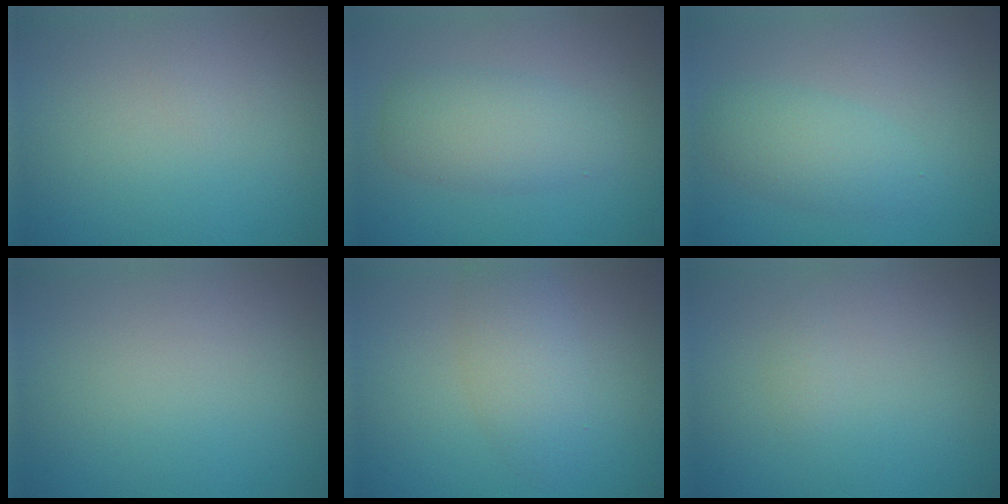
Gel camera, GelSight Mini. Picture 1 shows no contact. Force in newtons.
{"total": 2.9, "press": 2.9, "slide": 0.2}
{"total": 2.8, "press": 2.8, "slide": 0.1}
{"total": 0.0}
{"total": 3.2, "press": 3.2, "slide": 0.3}
{"total": 0.5, "press": 0.5, "slide": 0.1}